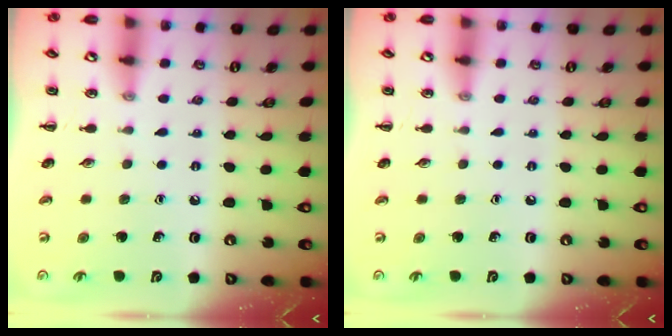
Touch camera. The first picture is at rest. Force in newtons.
{"total": 0.0}